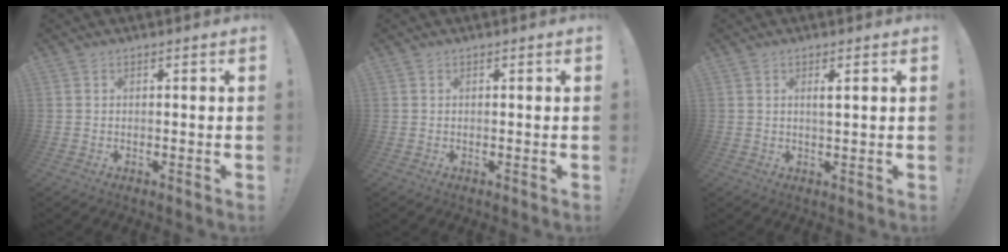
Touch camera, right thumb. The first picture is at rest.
{"total": 0.0}
{"total": 2.1, "force": [0.7, 0.1, 2.0], "torque": [-0.027, -0.008, 0.008]}